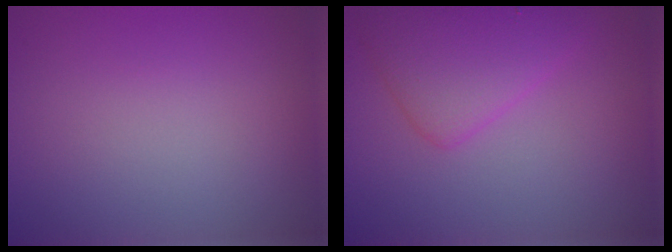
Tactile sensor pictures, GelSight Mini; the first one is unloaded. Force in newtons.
{"total": 4.2, "press": 4.2, "slide": 0.2}